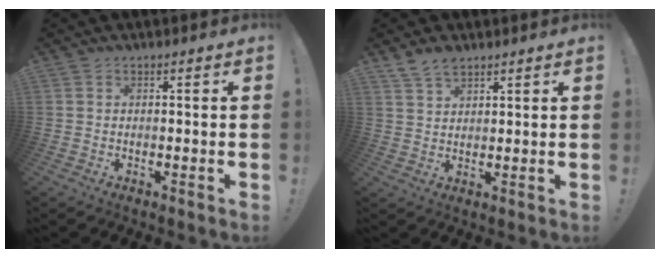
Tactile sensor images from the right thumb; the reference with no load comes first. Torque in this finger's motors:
{"motor_torque": [0.00, 0.01, 0.05, 0.04, 0.00]}